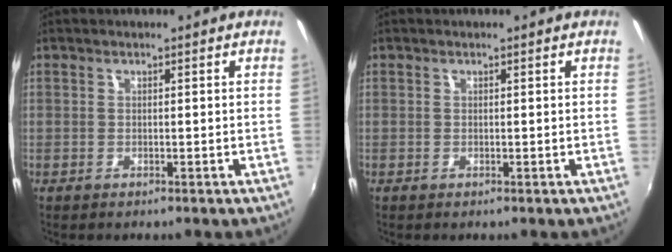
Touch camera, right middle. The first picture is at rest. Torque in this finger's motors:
{"motor_torque": [0.00, 0.00, 0.00, 0.01]}